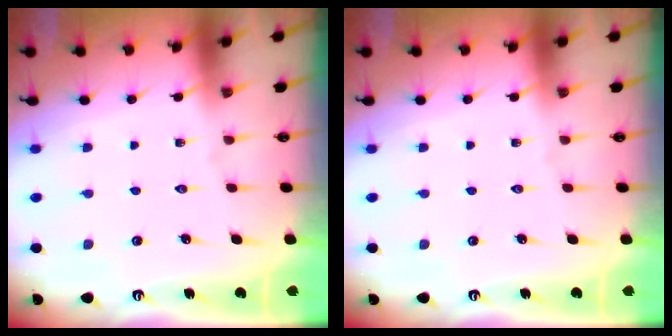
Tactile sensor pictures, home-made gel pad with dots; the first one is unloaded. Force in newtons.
{"total": 0.0}